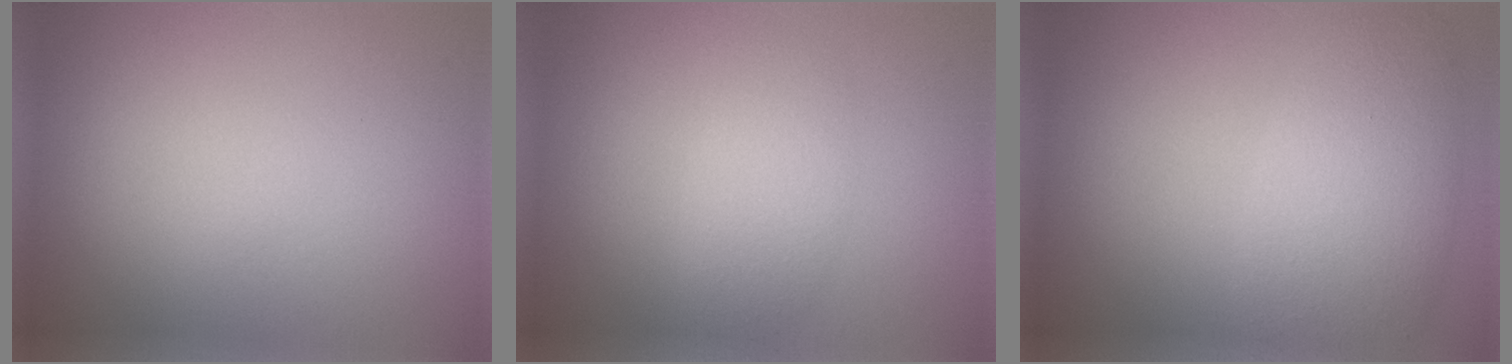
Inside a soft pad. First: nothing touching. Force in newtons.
{"total": 2.4, "press": 2.4, "slide": 0.2}
{"total": 5.8, "press": 5.8, "slide": 0.3}